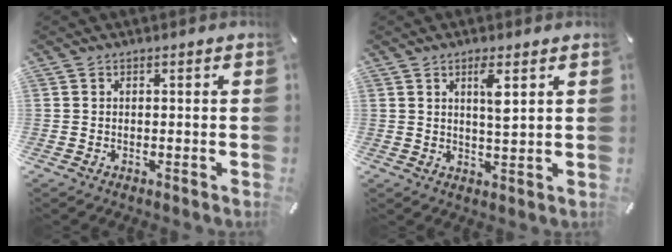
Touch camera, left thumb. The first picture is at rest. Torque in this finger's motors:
{"motor_torque": [0.84, 0.70, 0.84, -0.29, 0.18]}